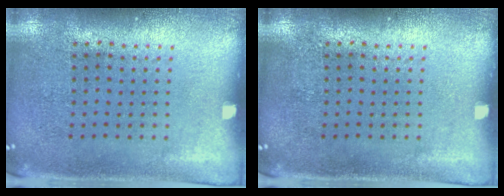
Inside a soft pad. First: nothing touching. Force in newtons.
{"total": 0.0}